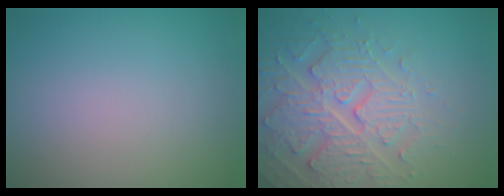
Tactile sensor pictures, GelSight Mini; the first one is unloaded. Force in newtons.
{"total": 5.0, "press": 4.9, "slide": 1.1}